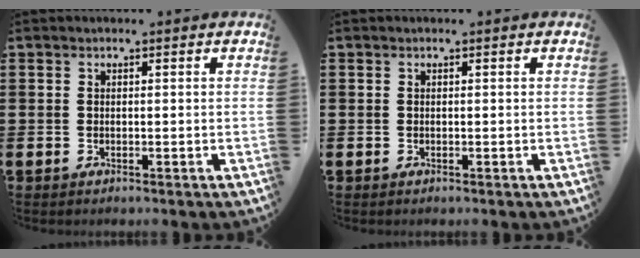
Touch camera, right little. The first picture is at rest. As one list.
[{"total": 0.0}]